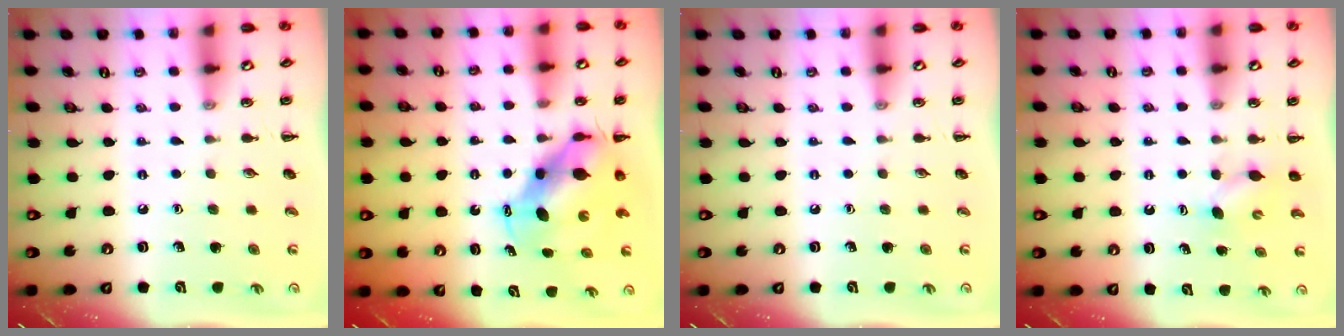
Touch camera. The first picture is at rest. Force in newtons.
{"total": 7.6, "press": 7.5, "slide": 1.4}
{"total": 0.0}
{"total": 3.5, "press": 3.4, "slide": 1.0}